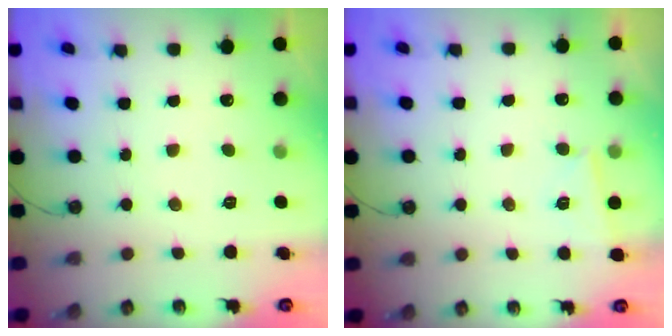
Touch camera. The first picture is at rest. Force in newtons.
{"total": 2.6, "press": 2.5, "slide": 0.3}